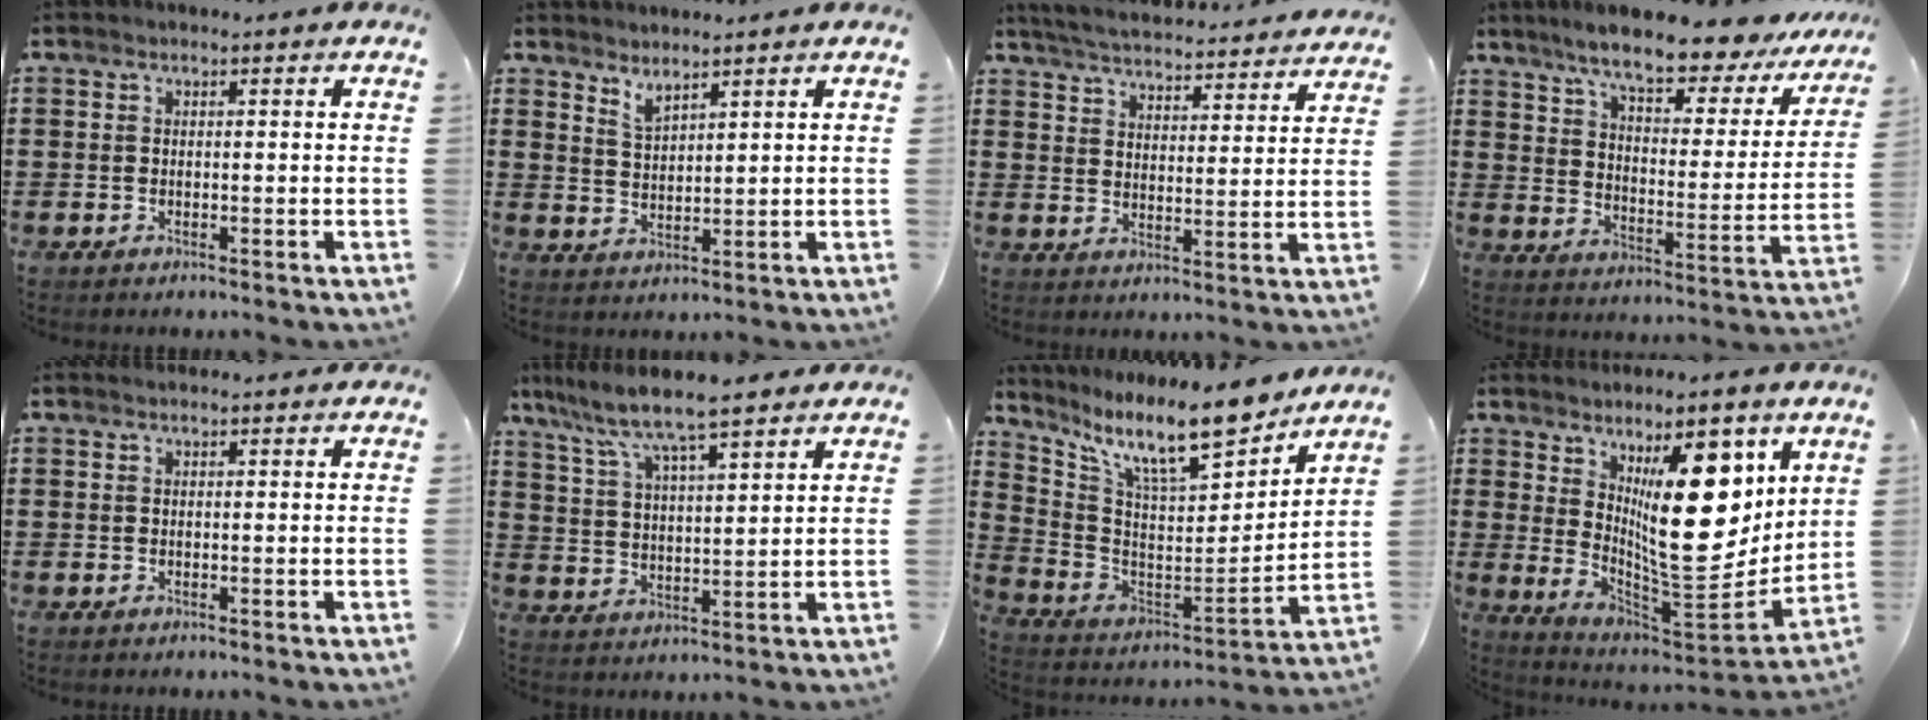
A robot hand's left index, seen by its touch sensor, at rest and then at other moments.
{"total": 3.0, "force": [2.9, 0.4, 0.7], "torque": [-0.020, -0.006, 0.055]}
{"total": 4.5, "force": [4.4, -0.4, 0.5], "torque": [-0.035, -0.037, 0.073]}
{"total": 9.4, "force": [8.1, 0.8, 4.8], "torque": [-0.109, -0.049, 0.130]}
{"total": 0.5, "force": [0.5, 0.0, 0.2], "torque": [-0.005, -0.002, 0.010]}
{"total": 7.1, "force": [6.0, 0.8, 3.7], "torque": [-0.097, -0.029, 0.099]}
{"total": 12.9, "force": [10.3, 2.3, 7.4], "torque": [-0.165, -0.065, 0.175]}
{"total": 17.0, "force": [6.0, 6.6, 14.4], "torque": [-0.208, -0.039, 0.106]}